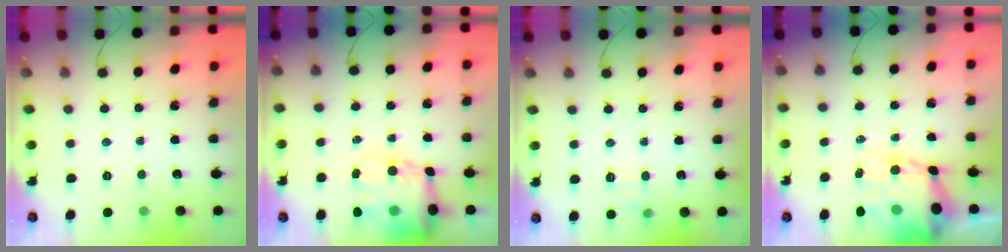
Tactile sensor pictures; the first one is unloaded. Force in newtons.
{"total": 16.0, "press": 15.6, "slide": 3.6}
{"total": 6.5, "press": 6.2, "slide": 1.8}
{"total": 10.8, "press": 10.3, "slide": 3.4}